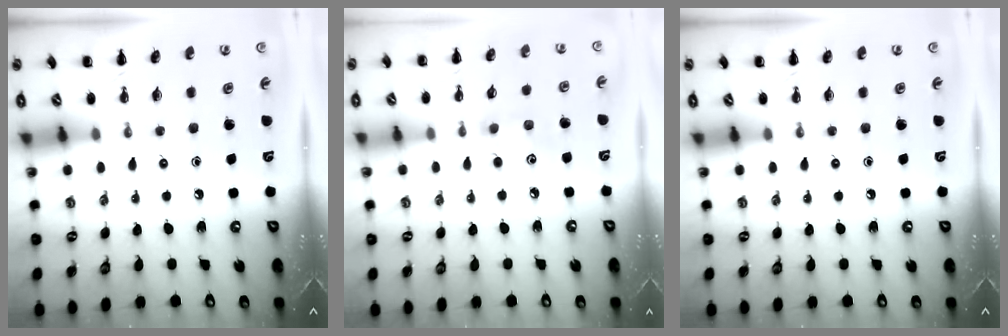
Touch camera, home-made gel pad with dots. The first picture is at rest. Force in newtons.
{"total": 4.3, "press": 4.1, "slide": 1.1}
{"total": 0.0}